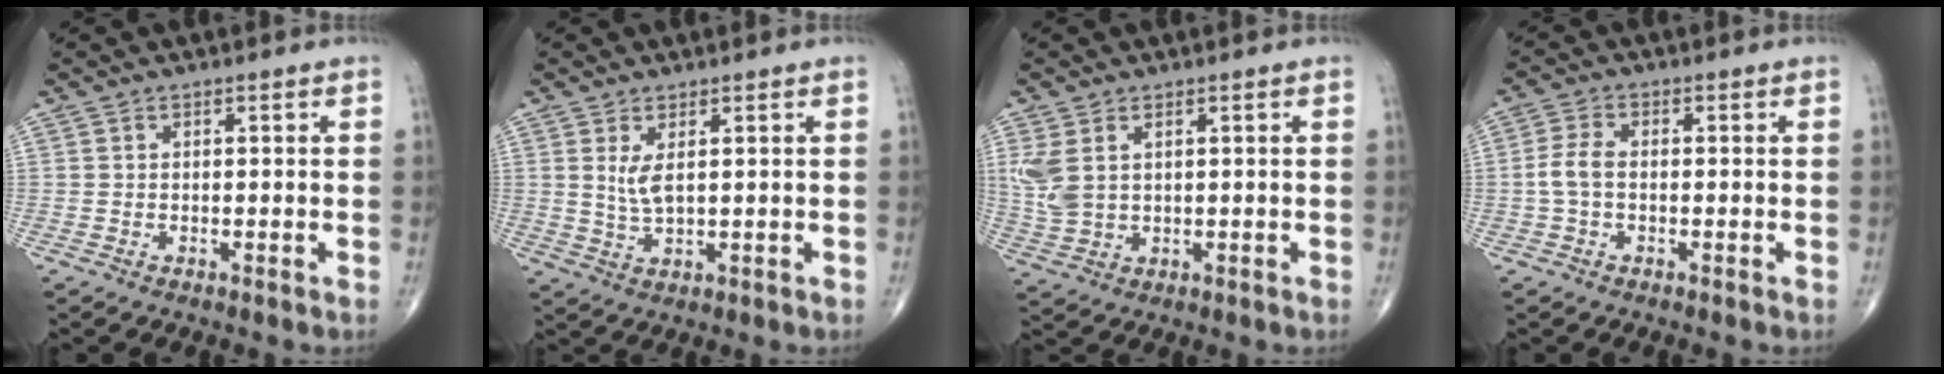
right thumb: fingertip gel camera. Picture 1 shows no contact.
{"total": 3.6, "force": [1.1, 1.2, 3.2], "torque": [-0.068, -0.012, 0.031]}
{"total": 5.8, "force": [1.8, 3.6, 4.3], "torque": [-0.108, 0.000, 0.046]}
{"total": 3.8, "force": [-0.4, 2.3, 3.1], "torque": [-0.069, 0.010, -0.014]}